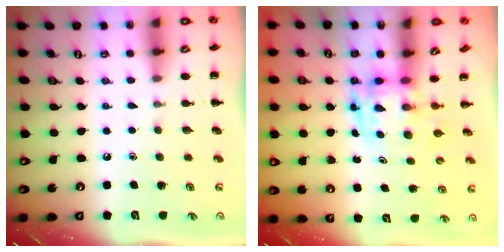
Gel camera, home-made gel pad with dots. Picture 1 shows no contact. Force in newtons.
{"total": 3.7, "press": 3.7, "slide": 0.7}